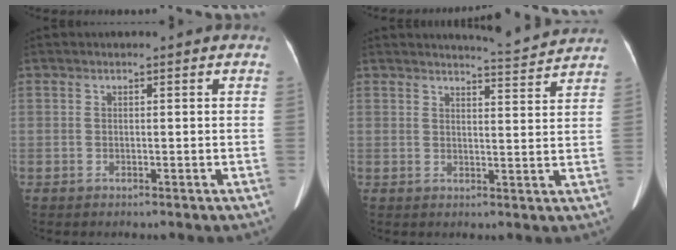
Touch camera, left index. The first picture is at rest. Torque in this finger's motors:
{"motor_torque": [0.48, -0.52, 0.00, 0.01]}